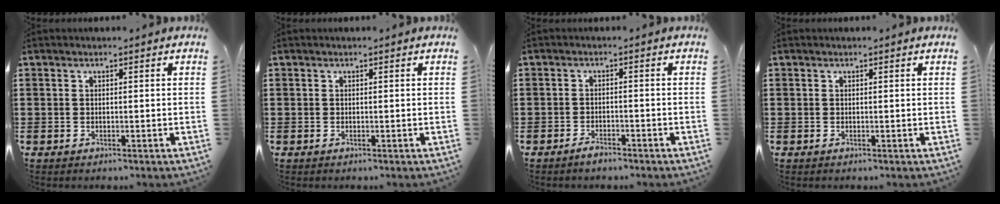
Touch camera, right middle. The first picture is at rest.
{"total": 0.0}
{"total": 1.8, "force": [-1.6, 0.4, 0.7], "torque": [-0.015, 0.000, -0.031]}
{"total": 0.0}